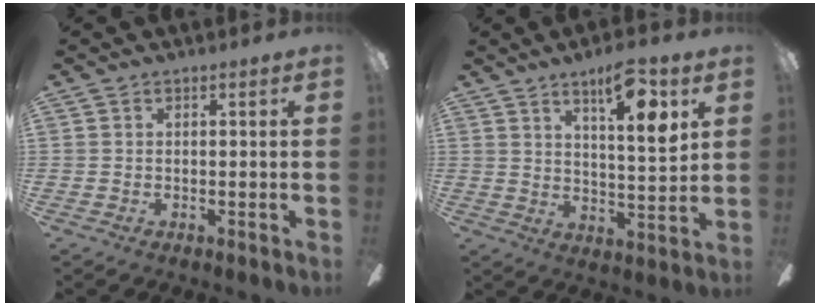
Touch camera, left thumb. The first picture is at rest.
{"total": 11.3, "force": [6.7, 2.7, 8.7], "torque": [-0.124, -0.035, 0.104]}